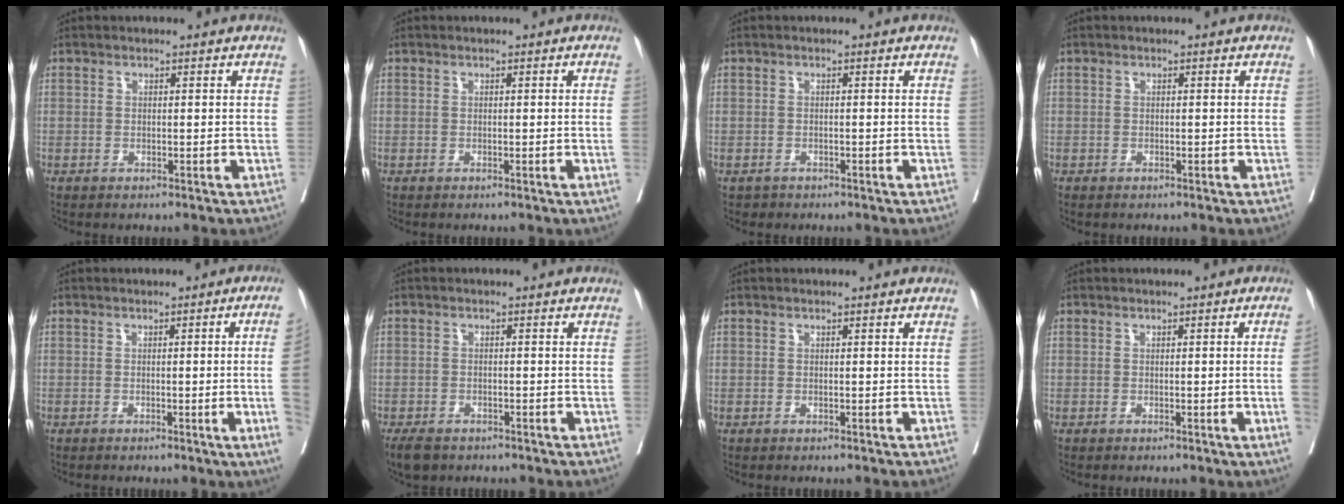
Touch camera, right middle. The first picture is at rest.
{"total": 0.9, "force": [-0.1, -0.4, 0.8], "torque": [-0.008, 0.000, -0.003]}
{"total": 1.1, "force": [-0.8, 0.7, 0.0], "torque": [-0.005, 0.002, -0.010]}
{"total": 0.0}
{"total": 8.4, "force": [-1.1, -2.9, 7.8], "torque": [-0.079, -0.019, -0.014]}
{"total": 4.6, "force": [-3.5, 2.3, 1.9], "torque": [-0.031, -0.005, -0.055]}
{"total": 0.0}
{"total": 3.1, "force": [-0.3, -1.1, 2.9], "torque": [-0.041, -0.007, -0.002]}